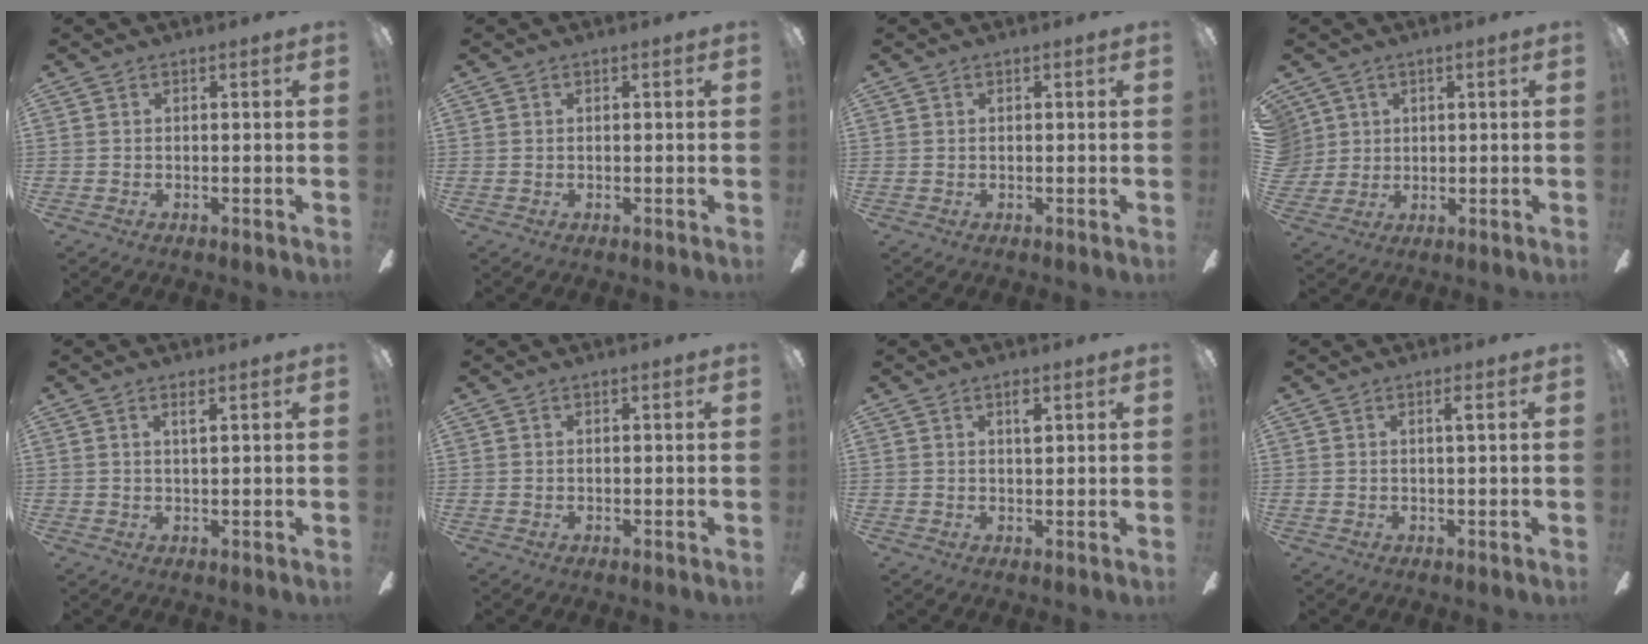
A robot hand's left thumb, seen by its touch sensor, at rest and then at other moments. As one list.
[{"total": 0.0}, {"total": 0.0}, {"total": 4.5, "force": [2.0, 4.0, 0.2], "torque": [-0.015, 0.006, 0.038]}, {"total": 2.0, "force": [1.2, 0.3, 1.6], "torque": [-0.035, 0.001, 0.020]}, {"total": 0.0}, {"total": 2.6, "force": [1.4, 1.1, 1.9], "torque": [-0.026, -0.003, 0.019]}, {"total": 1.3, "force": [0.6, 0.0, 1.2], "torque": [-0.025, 0.002, 0.008]}]